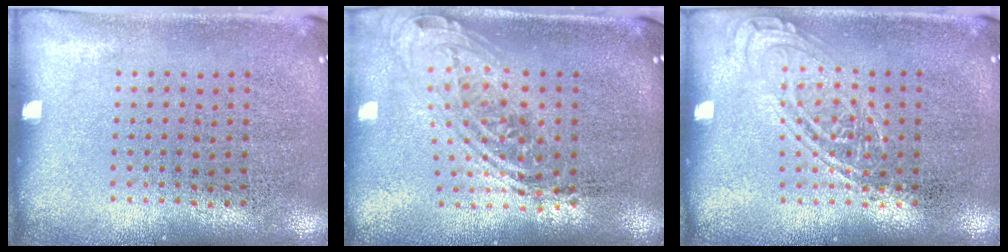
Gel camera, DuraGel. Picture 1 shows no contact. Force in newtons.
{"total": 2.1, "press": 1.6, "slide": 1.4}
{"total": 2.0, "press": 2.0, "slide": 0.2}